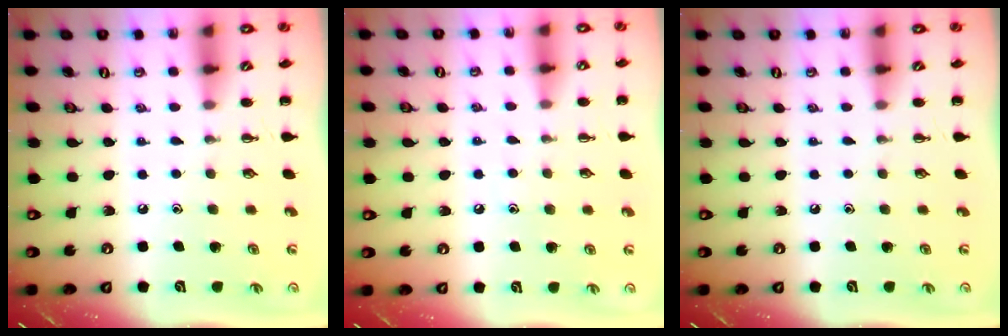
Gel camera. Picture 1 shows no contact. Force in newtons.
{"total": 4.8, "press": 4.6, "slide": 1.4}
{"total": 0.0}